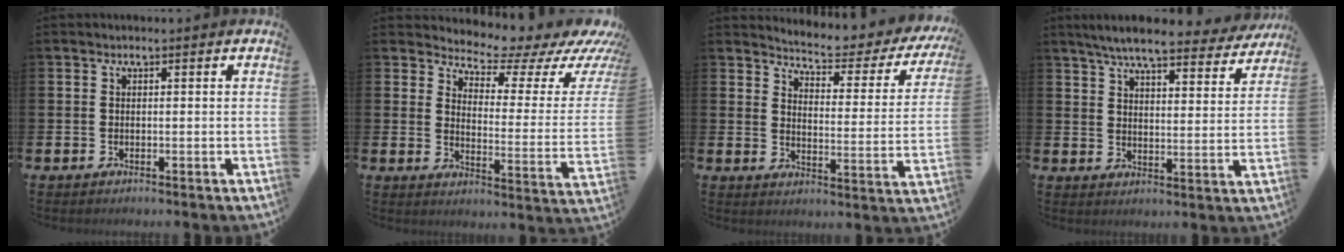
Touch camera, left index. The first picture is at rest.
{"total": 5.8, "force": [5.5, 1.4, 1.5], "torque": [-0.035, -0.055, 0.085]}
{"total": 4.3, "force": [4.2, 0.6, 1.1], "torque": [-0.038, -0.042, 0.061]}
{"total": 7.0, "force": [6.4, 0.9, 2.7], "torque": [-0.061, -0.037, 0.108]}